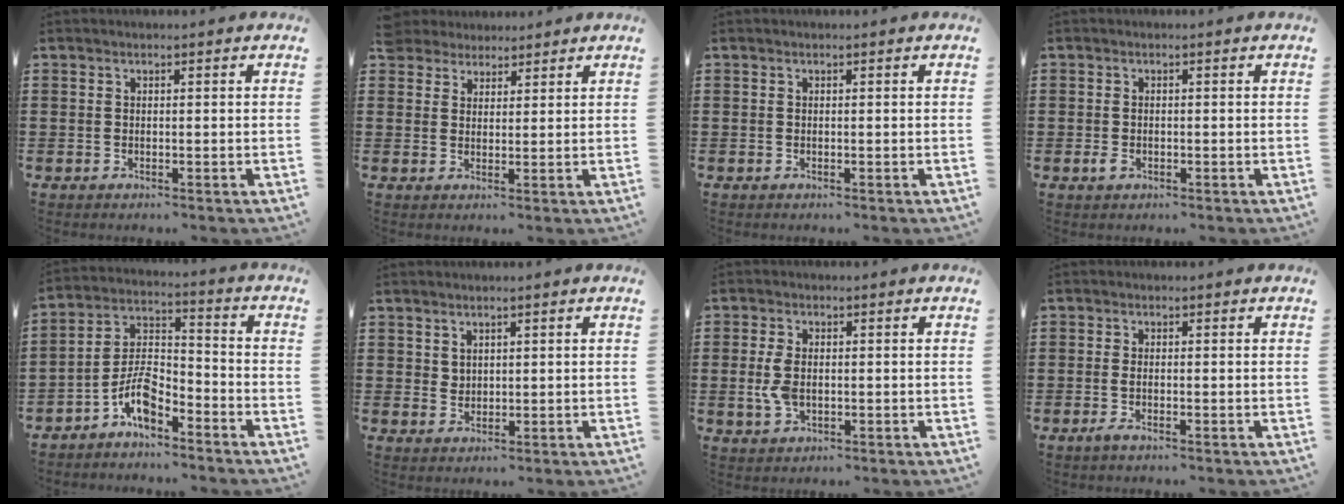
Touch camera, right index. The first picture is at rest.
{"total": 3.2, "force": [2.8, 1.6, -0.3], "torque": [-0.008, 0.007, 0.057]}
{"total": 0.0}
{"total": 1.4, "force": [-0.5, 0.9, 0.9], "torque": [-0.027, -0.002, -0.012]}
{"total": 7.2, "force": [-5.1, 2.8, 4.3], "torque": [-0.102, 0.001, -0.103]}
{"total": 1.9, "force": [1.6, 1.0, 0.1], "torque": [-0.005, 0.004, 0.032]}
{"total": 4.5, "force": [-0.1, 2.6, 3.6], "torque": [-0.100, -0.004, -0.011]}
{"total": 1.1, "force": [-0.5, 0.2, 0.9], "torque": [-0.026, -0.006, -0.012]}